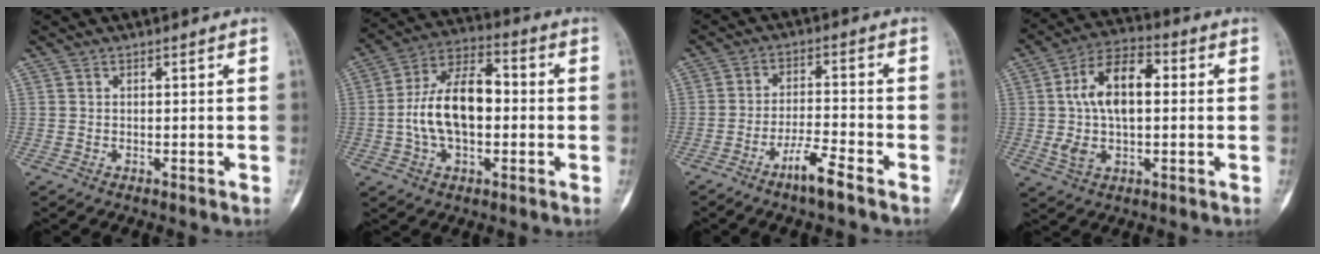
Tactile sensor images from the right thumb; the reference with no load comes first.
{"total": 15.3, "force": [-0.9, 8.8, 12.4], "torque": [-0.210, 0.036, -0.022]}
{"total": 6.4, "force": [-4.4, 1.0, 4.5], "torque": [-0.085, 0.029, -0.081]}
{"total": 14.0, "force": [1.1, 7.9, 11.5], "torque": [-0.195, 0.026, 0.017]}